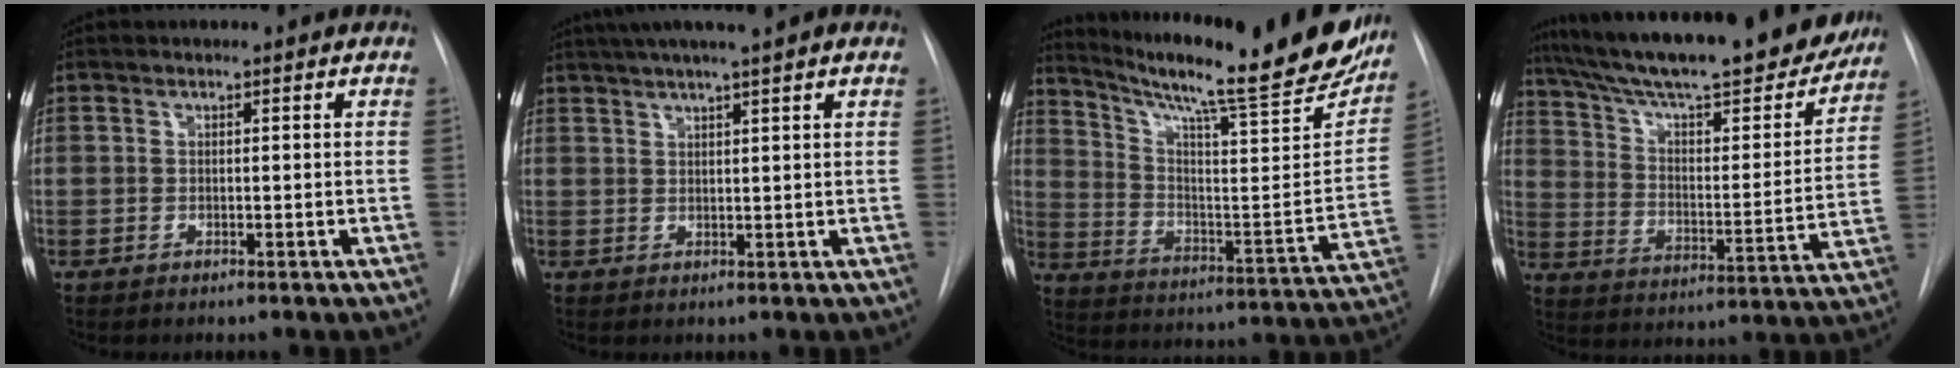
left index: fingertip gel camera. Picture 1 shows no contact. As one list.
[{"total": 9.0, "force": [6.8, -0.1, 5.9], "torque": [-0.096, 0.033, 0.090]}, {"total": 28.2, "force": [23.1, 3.2, 15.8], "torque": [-0.252, -0.063, 0.313]}, {"total": 29.4, "force": [24.9, 5.1, 14.8], "torque": [-0.242, -0.032, 0.344]}]